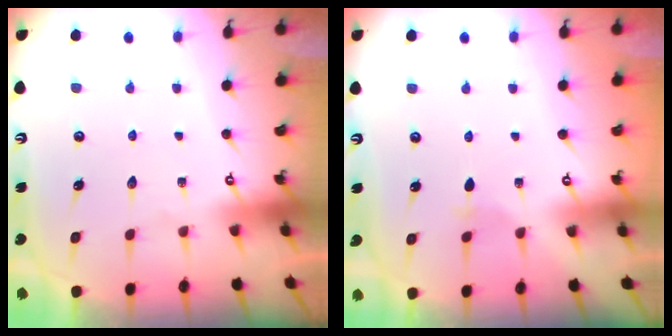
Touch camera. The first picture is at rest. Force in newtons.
{"total": 2.2, "press": 2.1, "slide": 0.5}